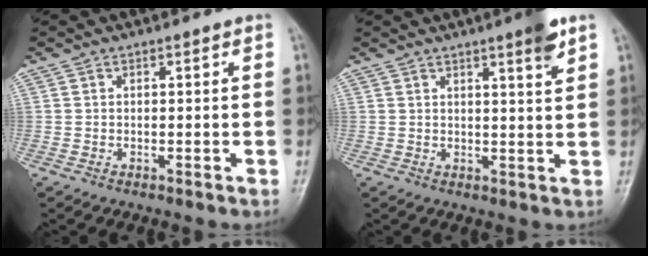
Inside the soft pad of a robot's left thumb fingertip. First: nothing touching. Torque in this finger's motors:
{"motor_torque": [1.05, 0.69, 0.80, -0.34, 0.00]}